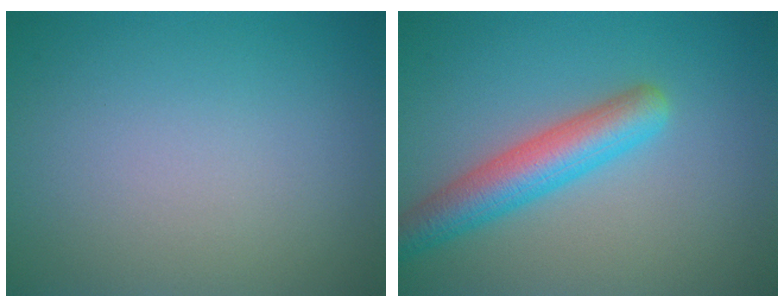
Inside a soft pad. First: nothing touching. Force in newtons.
{"total": 4.9, "press": 4.9, "slide": 0.2}